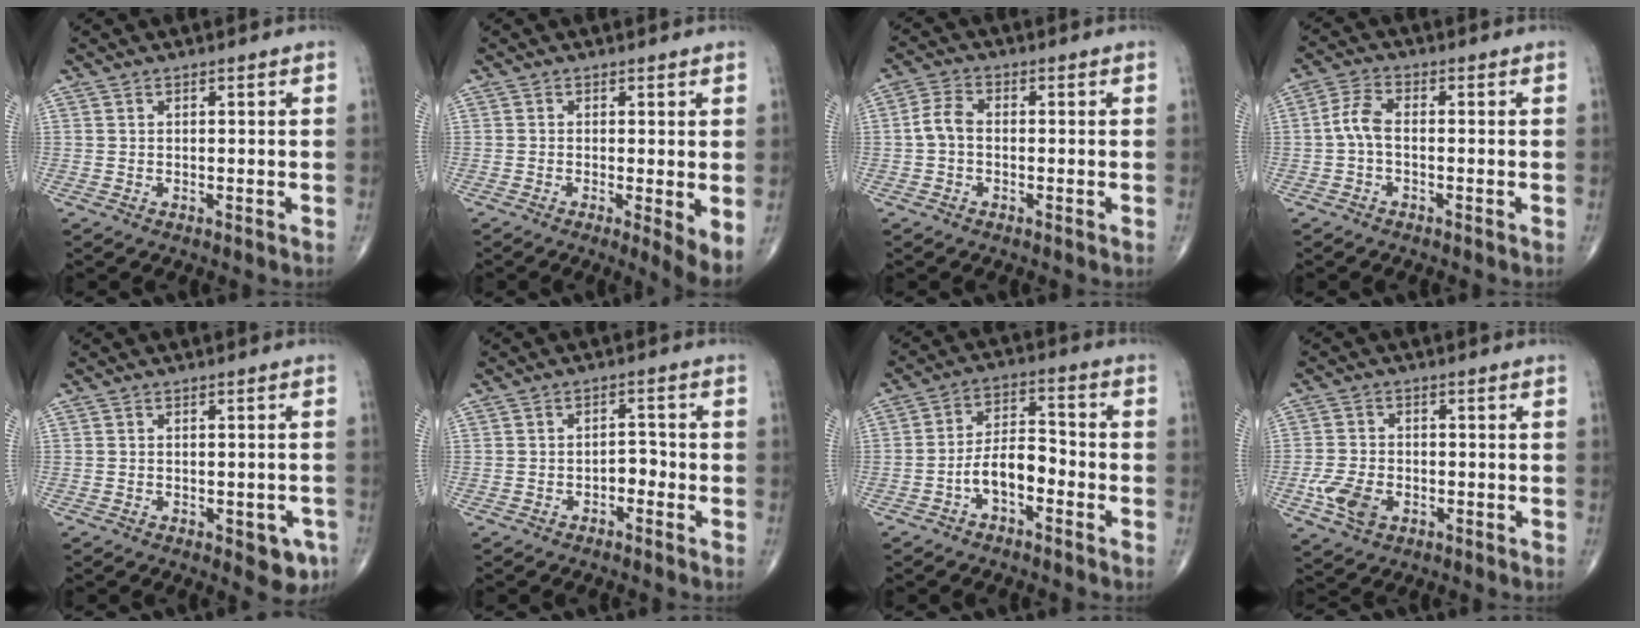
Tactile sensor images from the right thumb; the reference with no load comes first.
{"total": 4.5, "force": [-0.5, 0.8, 4.4], "torque": [-0.072, -0.015, -0.012]}
{"total": 4.1, "force": [-0.6, 2.7, 3.0], "torque": [-0.059, 0.013, -0.020]}
{"total": 4.3, "force": [-0.8, 2.1, 3.7], "torque": [-0.080, 0.015, -0.024]}
{"total": 5.2, "force": [-2.3, 2.5, 3.9], "torque": [-0.026, 0.006, -0.023]}
{"total": 2.8, "force": [-1.4, 1.7, 1.7], "torque": [-0.013, 0.021, -0.026]}
{"total": 7.5, "force": [-3.3, 3.8, 5.6], "torque": [-0.089, 0.042, -0.064]}
{"total": 6.8, "force": [-2.3, 4.6, 4.4], "torque": [-0.089, 0.005, -0.042]}